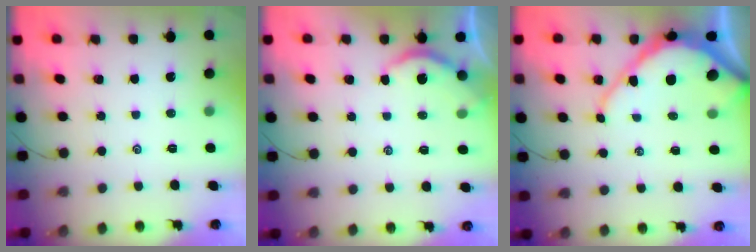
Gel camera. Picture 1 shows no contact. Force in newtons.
{"total": 4.3, "press": 4.3, "slide": 0.3}
{"total": 10.7, "press": 10.6, "slide": 1.0}